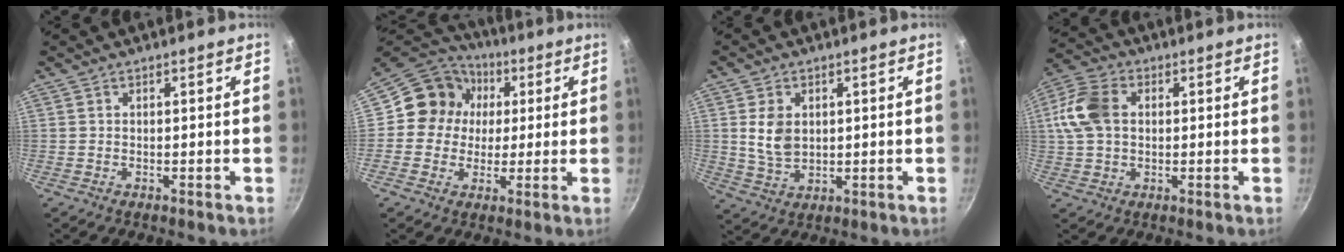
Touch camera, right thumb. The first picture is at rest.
{"total": 13.2, "force": [1.5, 12.0, 5.4], "torque": [-0.059, 0.020, 0.017]}
{"total": 6.3, "force": [1.2, 4.6, 4.1], "torque": [-0.061, -0.009, 0.034]}
{"total": 9.9, "force": [1.4, 7.0, 6.8], "torque": [-0.143, 0.020, 0.024]}